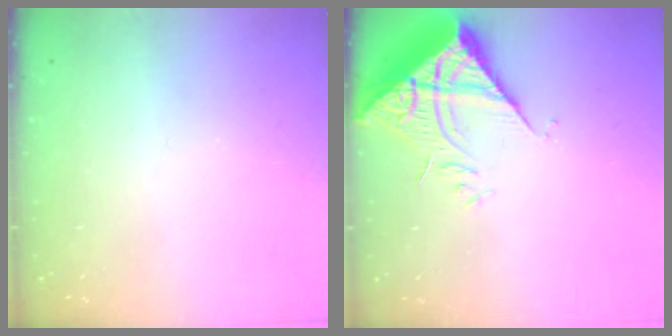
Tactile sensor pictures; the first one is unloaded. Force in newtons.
{"total": 9.3, "press": 9.2, "slide": 1.2}